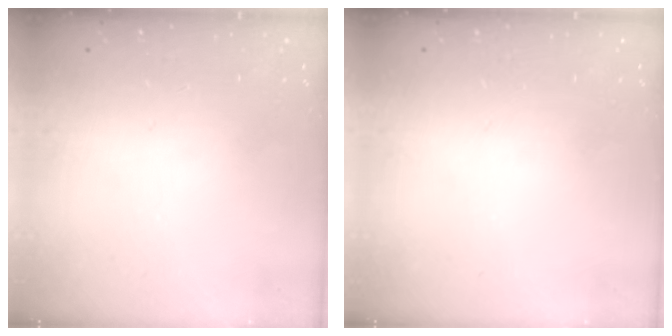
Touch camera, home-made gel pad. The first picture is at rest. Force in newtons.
{"total": 0.0}